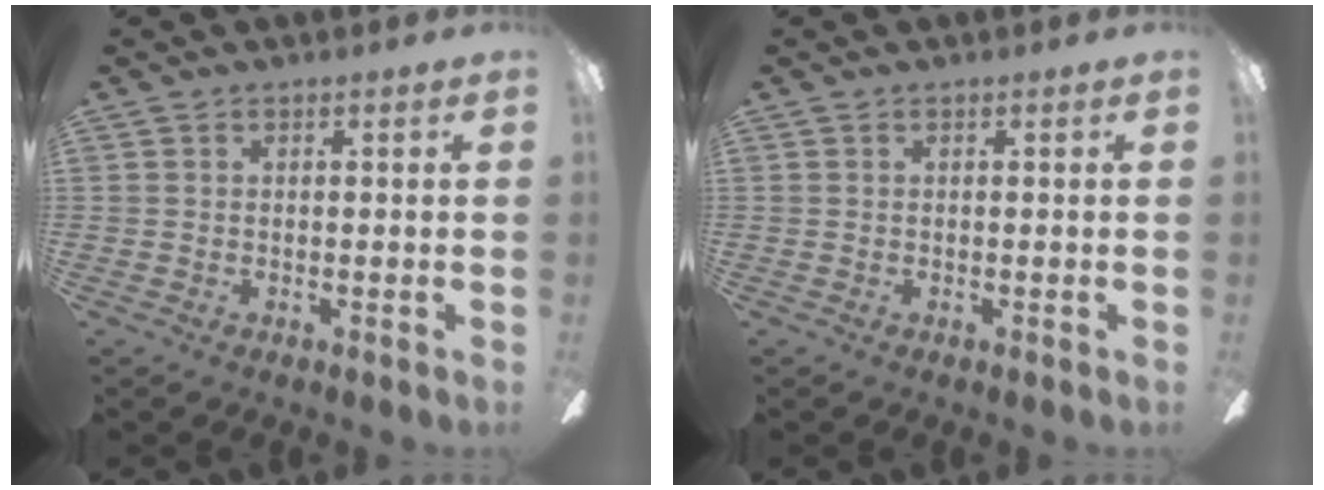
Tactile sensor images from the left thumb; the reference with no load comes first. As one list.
[{"total": 0.0}]